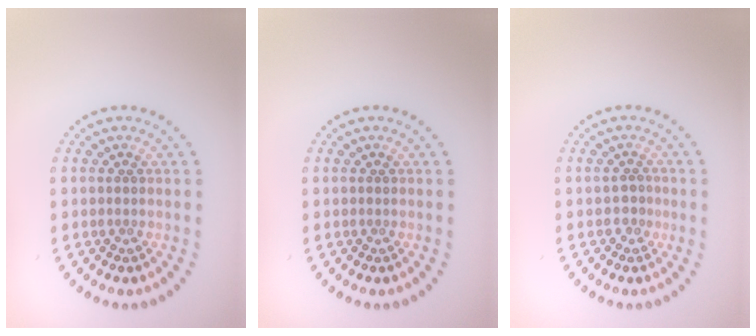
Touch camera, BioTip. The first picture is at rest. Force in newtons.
{"total": 0.0}
{"total": 1.0, "press": 0.8, "slide": 0.7}